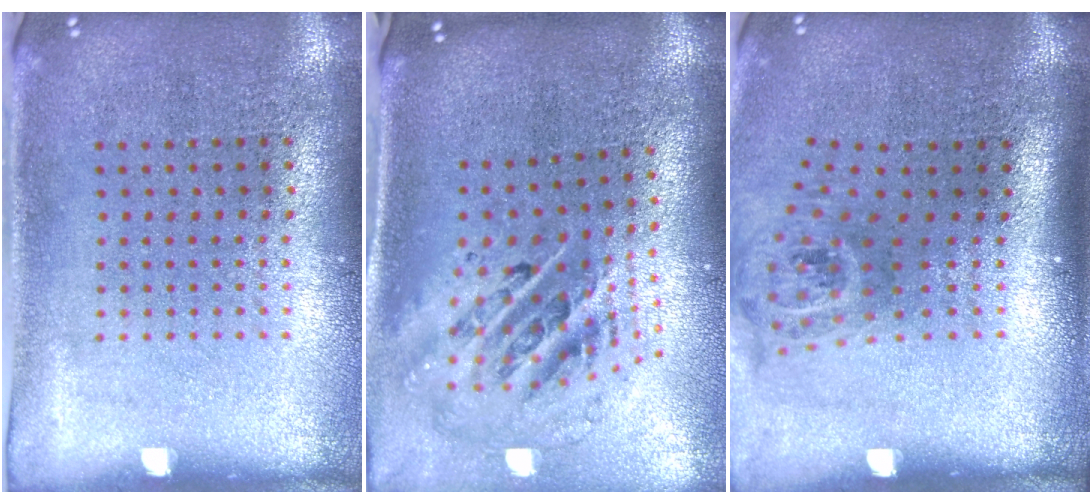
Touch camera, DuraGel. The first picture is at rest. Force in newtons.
{"total": 2.4, "press": 1.6, "slide": 1.7}
{"total": 1.8, "press": 1.3, "slide": 1.3}